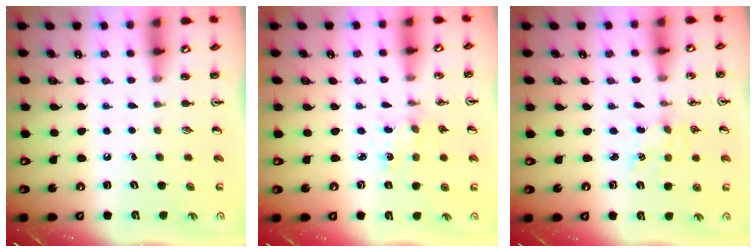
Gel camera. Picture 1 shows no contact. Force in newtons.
{"total": 0.8, "press": 0.8, "slide": 0.1}
{"total": 2.2, "press": 2.2, "slide": 0.3}